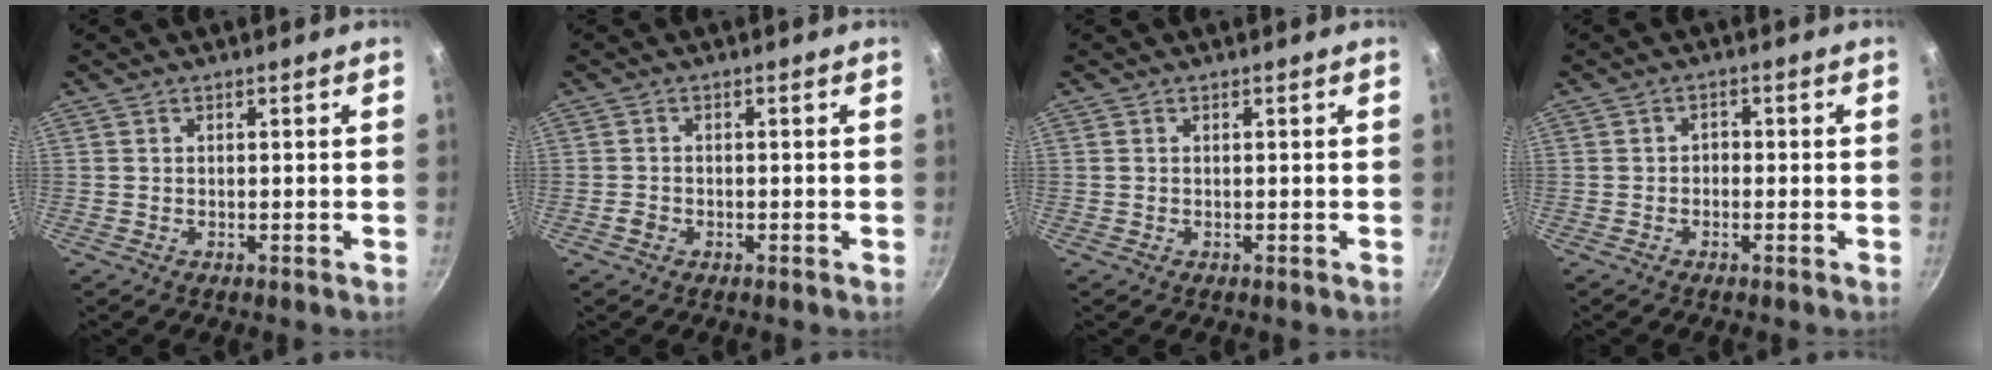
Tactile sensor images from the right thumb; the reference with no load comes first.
{"total": 1.3, "force": [-0.7, 1.0, 0.5], "torque": [-0.011, 0.007, -0.014]}
{"total": 0.0}
{"total": 1.5, "force": [-0.6, 1.2, 0.7], "torque": [-0.006, 0.008, -0.013]}